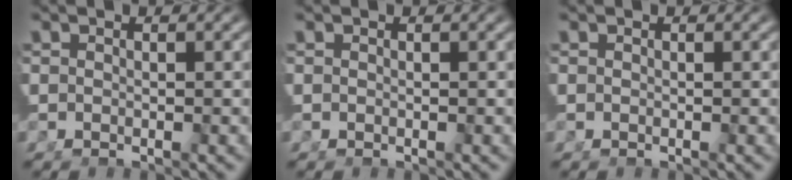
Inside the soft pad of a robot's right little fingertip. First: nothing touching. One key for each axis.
{"total": 0.0}
{"total": 0.0}